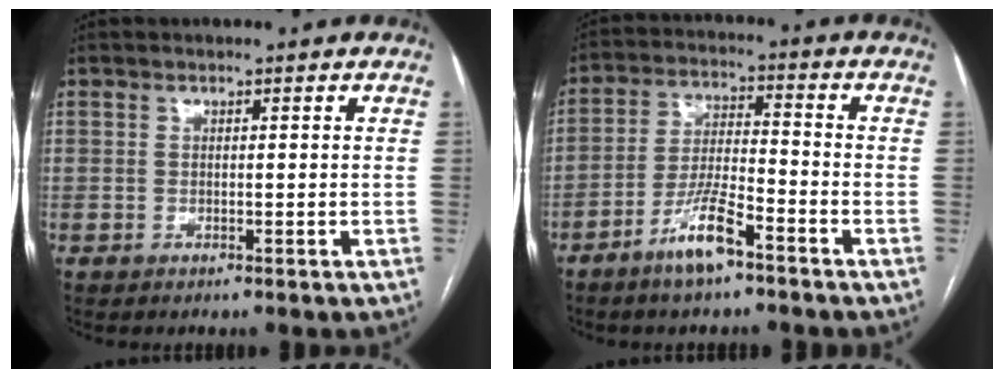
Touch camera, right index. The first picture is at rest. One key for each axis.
{"total": 8.3, "fx": -5.4, "fy": 1.2, "fz": 6.2, "tx": -0.126, "ty": -0.004, "tz": -0.102}